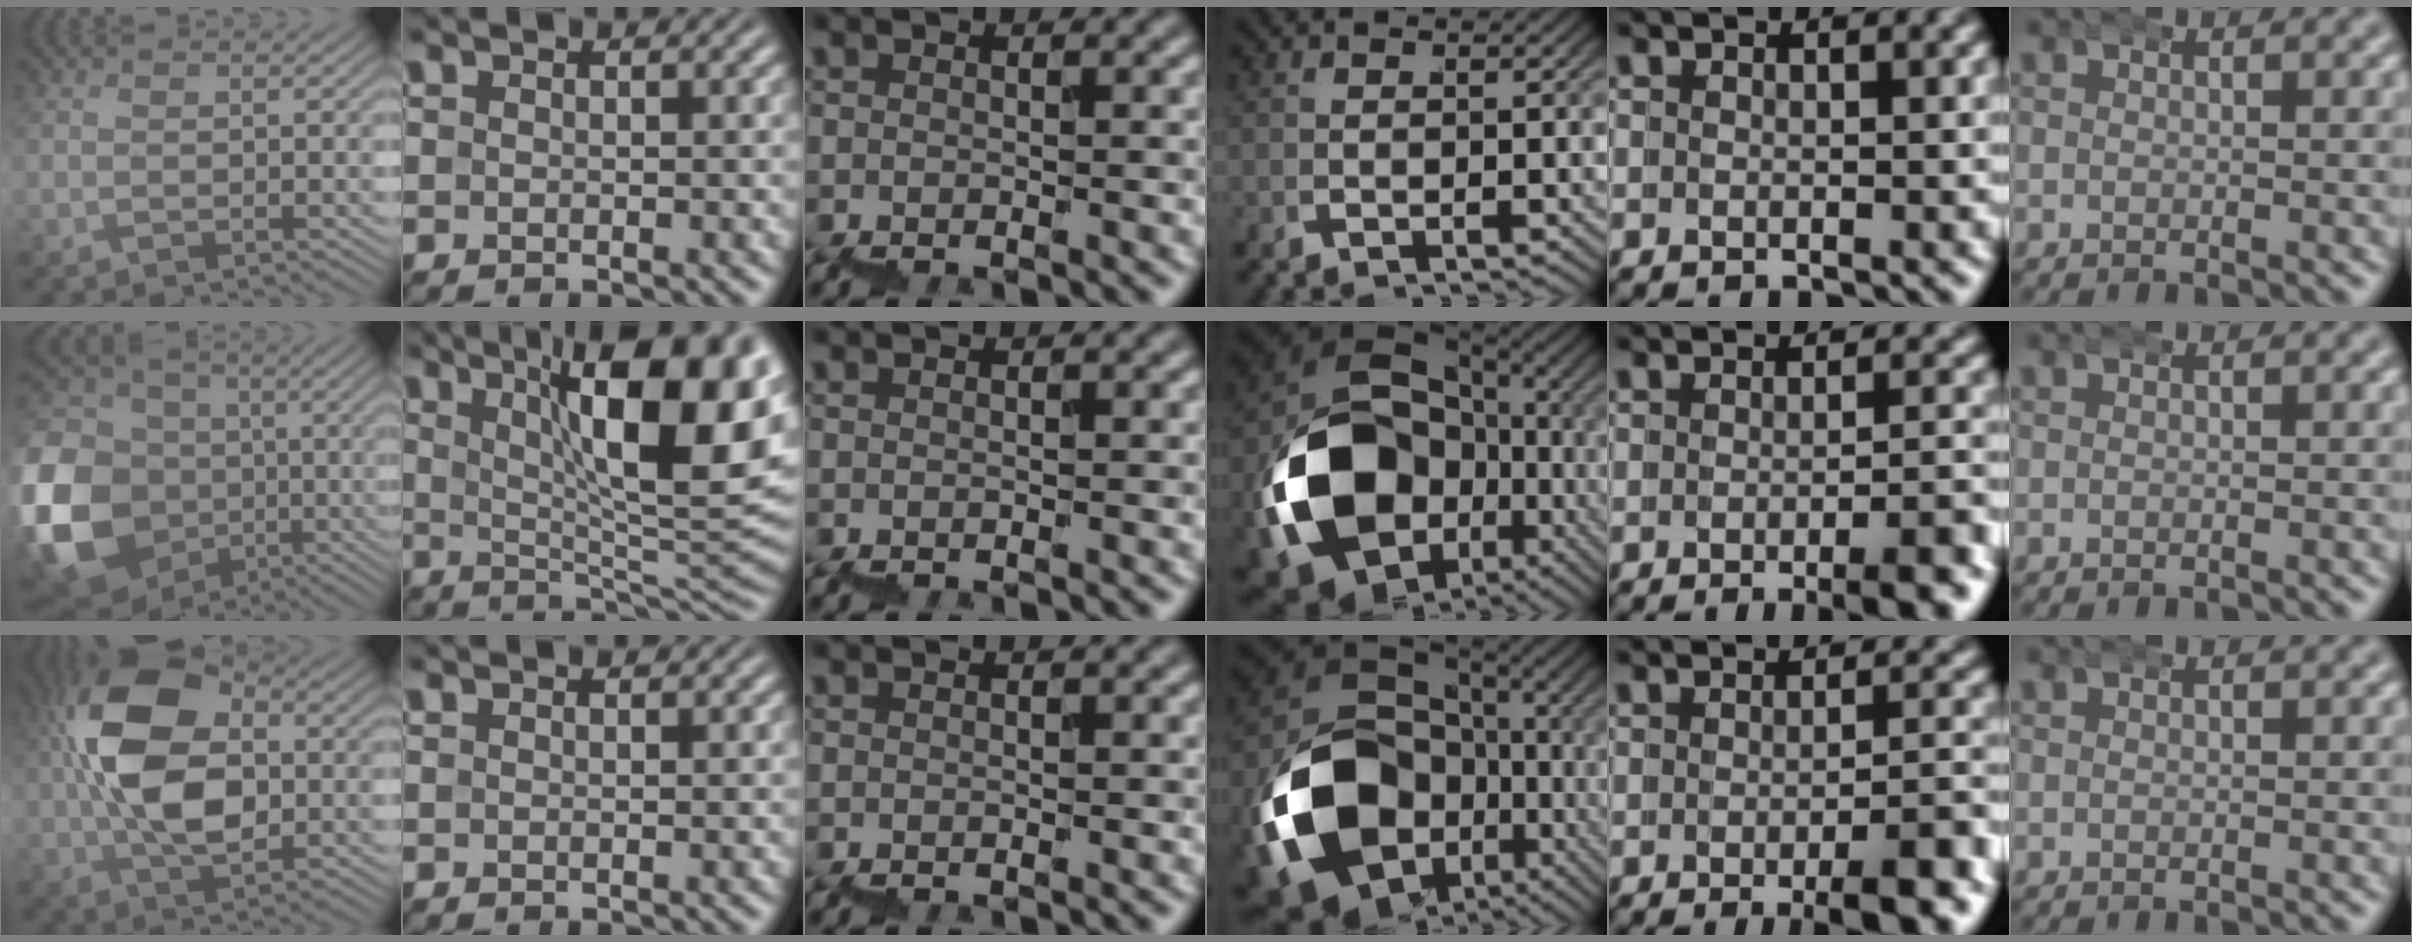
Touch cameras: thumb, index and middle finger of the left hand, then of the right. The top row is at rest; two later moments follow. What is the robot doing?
{"motion": "wrap", "object": "bandana"}